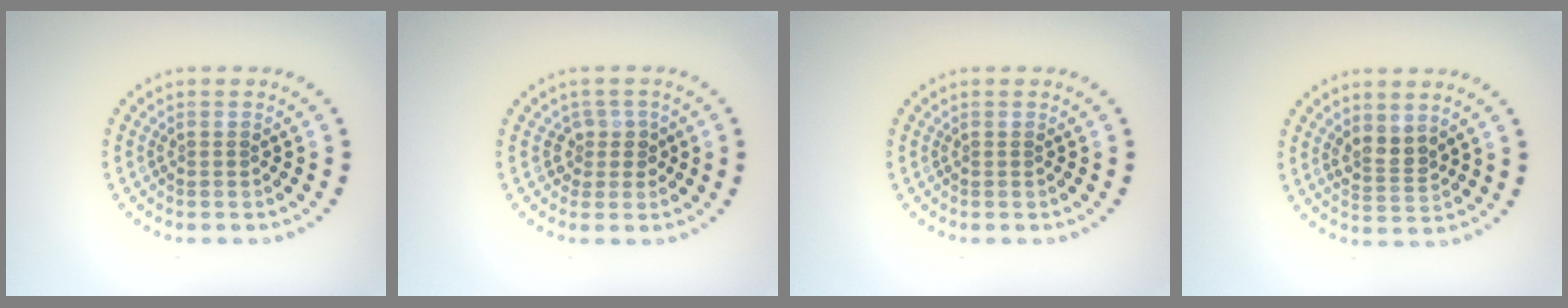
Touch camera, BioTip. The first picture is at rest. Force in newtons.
{"total": 1.9, "press": 1.4, "slide": 1.3}
{"total": 0.0}
{"total": 2.4, "press": 2.2, "slide": 1.0}